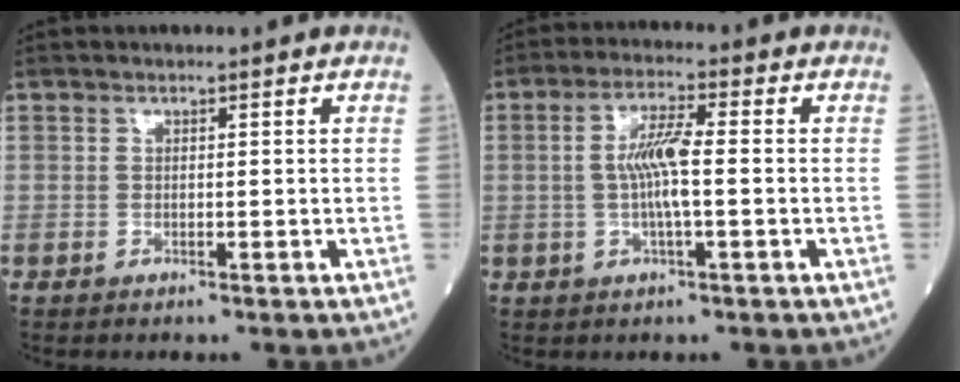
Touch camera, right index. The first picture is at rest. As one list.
[{"total": 6.3, "force": [-0.2, 0.7, 6.3], "torque": [-0.126, 0.005, -0.008]}]